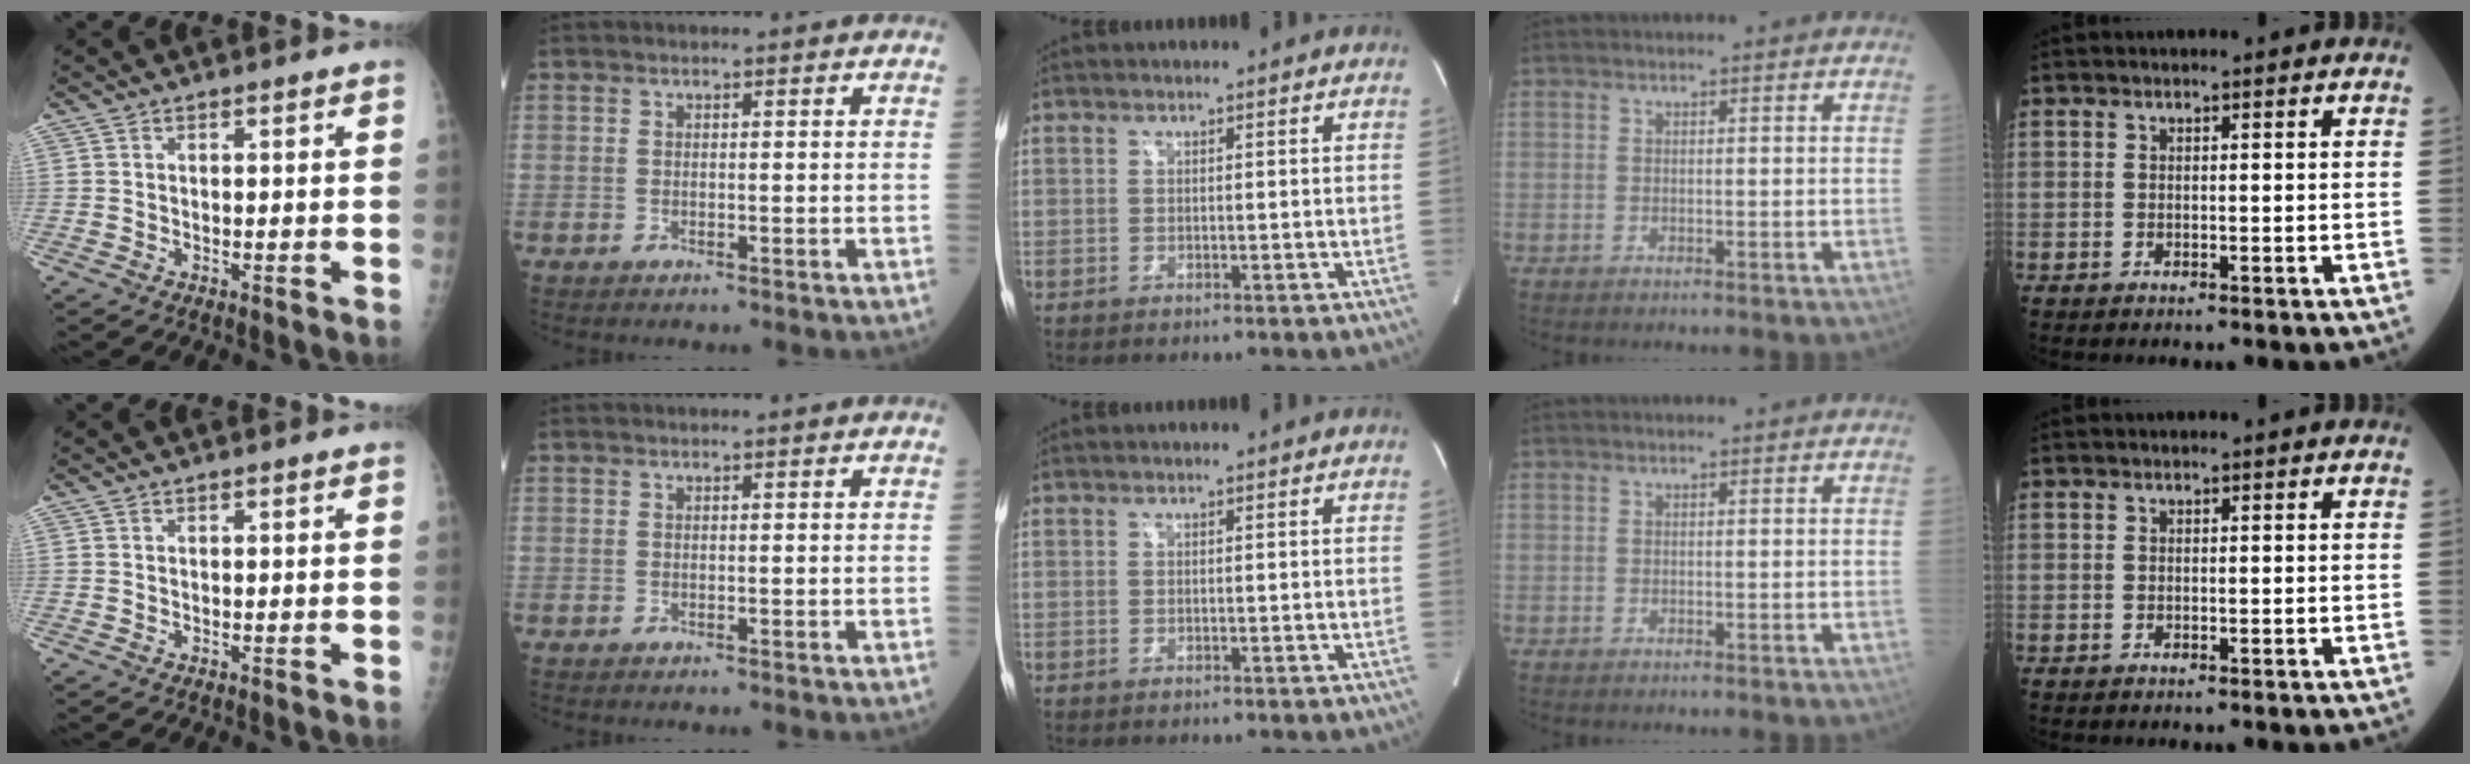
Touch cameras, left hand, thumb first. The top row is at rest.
{}